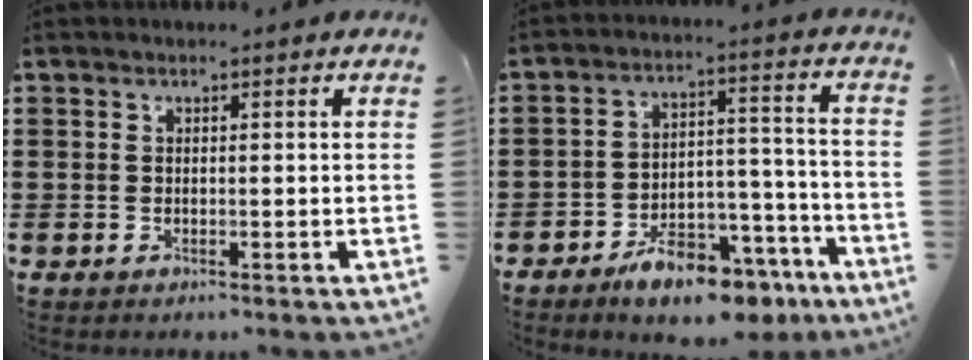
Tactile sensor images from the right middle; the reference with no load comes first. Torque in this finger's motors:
{"motor_torque": [1.38, -0.76, 0.35, 0.12]}